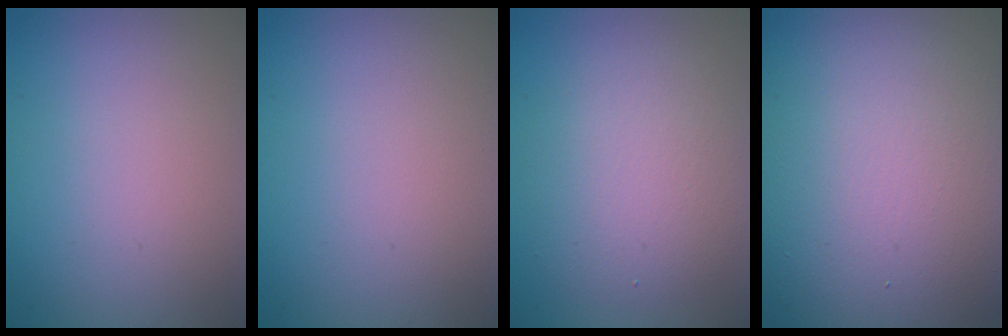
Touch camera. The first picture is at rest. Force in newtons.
{"total": 0.0}
{"total": 4.7, "press": 4.6, "slide": 0.7}
{"total": 18.3, "press": 18.3, "slide": 1.0}